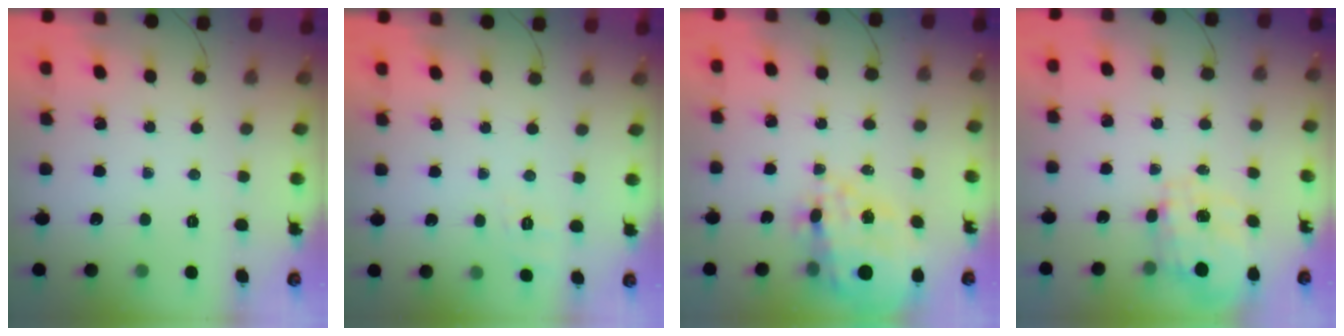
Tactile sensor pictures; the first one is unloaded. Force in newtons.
{"total": 2.9, "press": 2.2, "slide": 1.9}
{"total": 17.9, "press": 17.4, "slide": 4.3}
{"total": 3.4, "press": 3.2, "slide": 1.0}